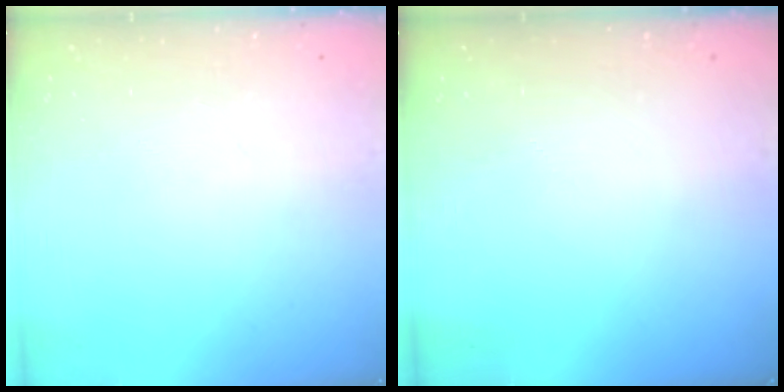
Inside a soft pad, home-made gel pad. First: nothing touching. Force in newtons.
{"total": 0.0}